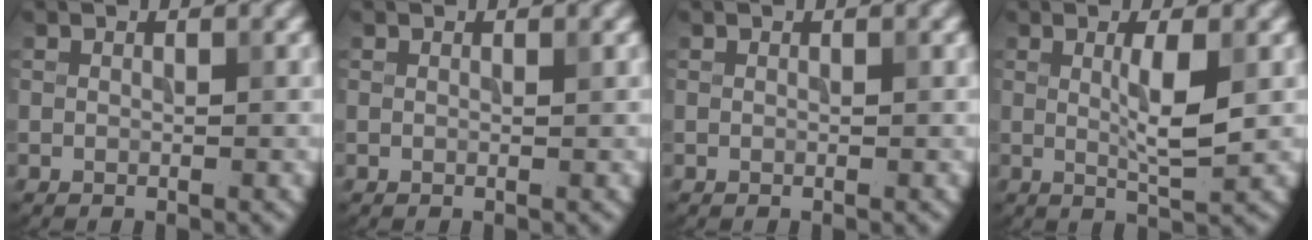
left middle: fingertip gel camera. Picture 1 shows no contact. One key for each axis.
{"total": 0.0}
{"total": 0.0}
{"total": 3.6, "fx": 0.5, "fy": 0.6, "fz": 3.5, "tx": -0.064, "ty": -0.005, "tz": 0.010}